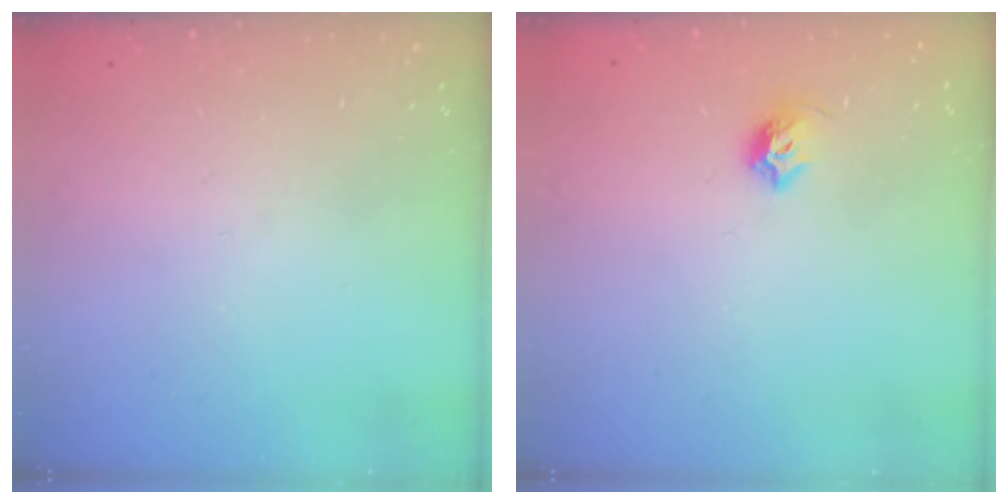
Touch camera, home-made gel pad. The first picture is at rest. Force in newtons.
{"total": 6.2, "press": 6.1, "slide": 0.9}